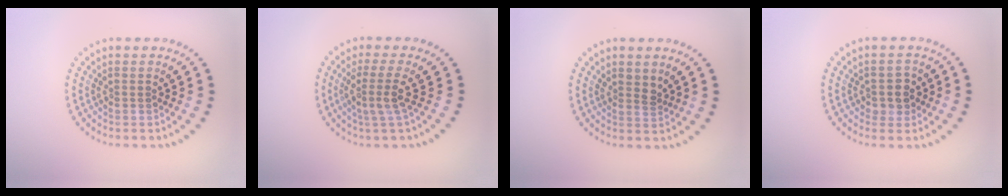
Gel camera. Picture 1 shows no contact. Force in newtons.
{"total": 2.7, "press": 2.0, "slide": 1.8}
{"total": 1.2, "press": 1.0, "slide": 0.7}
{"total": 2.0, "press": 1.8, "slide": 0.7}